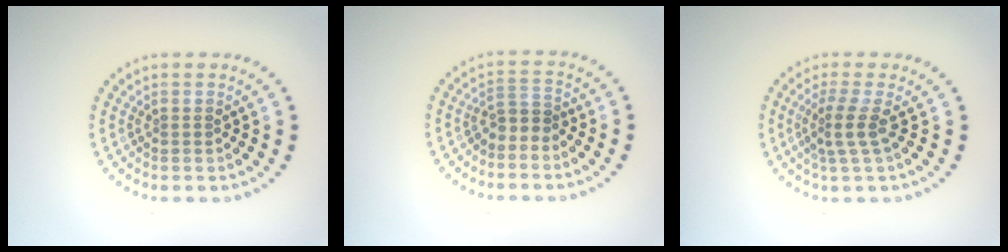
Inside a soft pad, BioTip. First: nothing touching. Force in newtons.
{"total": 1.8, "press": 1.2, "slide": 1.3}
{"total": 2.3, "press": 1.6, "slide": 1.6}